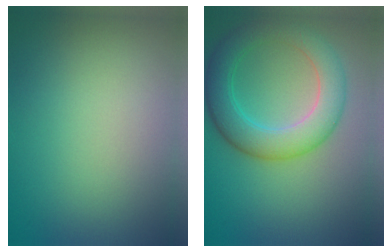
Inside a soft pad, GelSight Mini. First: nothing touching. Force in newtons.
{"total": 6.3, "press": 6.3, "slide": 0.1}